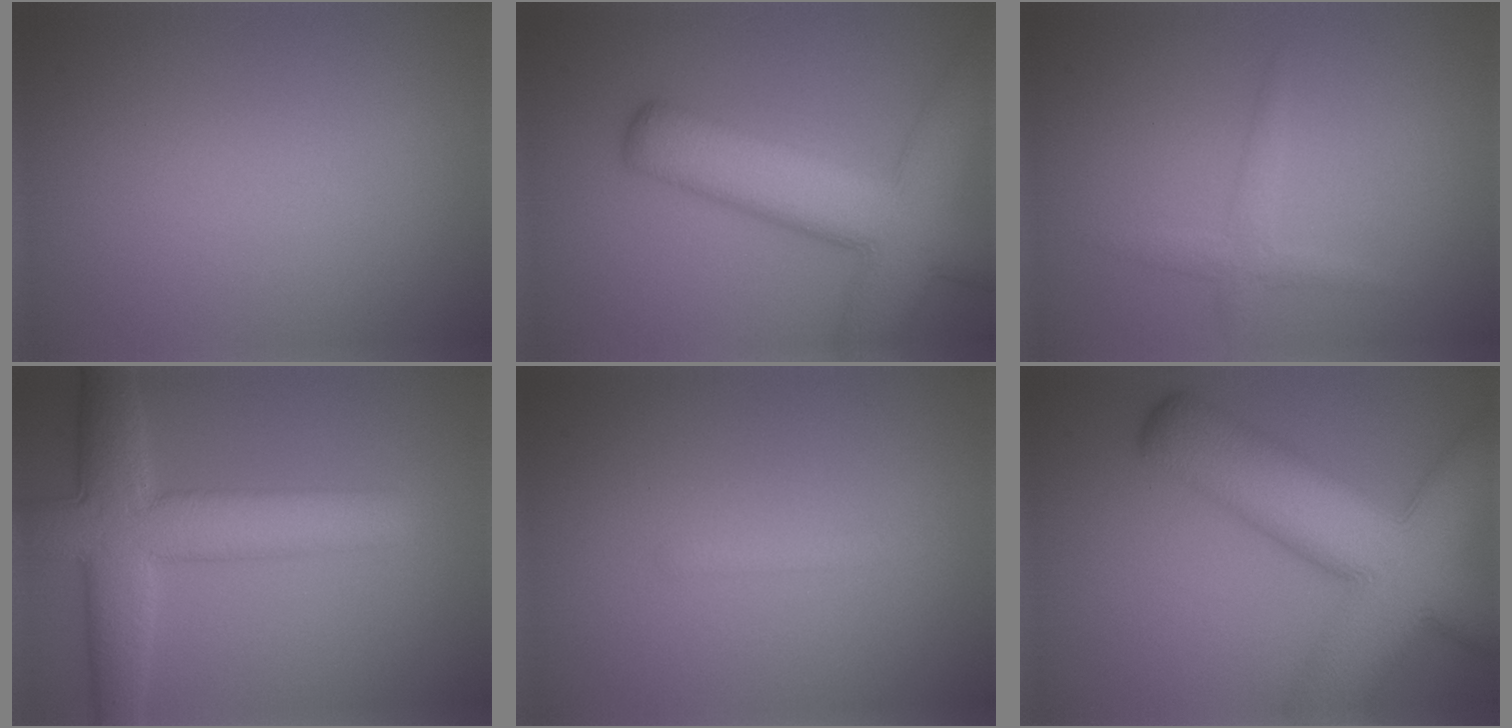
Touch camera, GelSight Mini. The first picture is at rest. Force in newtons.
{"total": 10.0, "press": 10.0, "slide": 0.7}
{"total": 1.6, "press": 1.6, "slide": 0.1}
{"total": 8.0, "press": 8.0, "slide": 0.5}
{"total": 0.8, "press": 0.8, "slide": 0.0}
{"total": 14.1, "press": 14.1, "slide": 0.7}